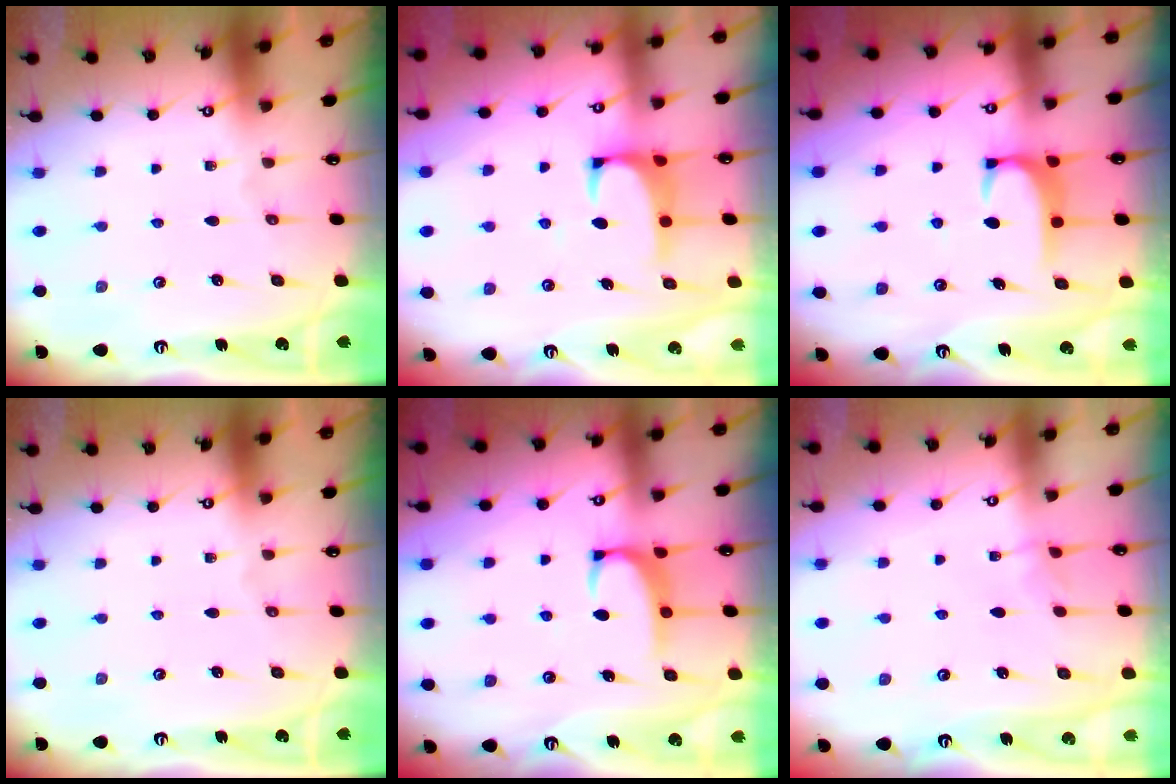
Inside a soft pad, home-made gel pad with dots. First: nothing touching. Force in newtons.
{"total": 1.4, "press": 1.3, "slide": 0.5}
{"total": 2.2, "press": 2.1, "slide": 0.5}
{"total": 0.0}
{"total": 2.2, "press": 2.1, "slide": 0.7}
{"total": 2.7, "press": 2.7, "slide": 0.2}